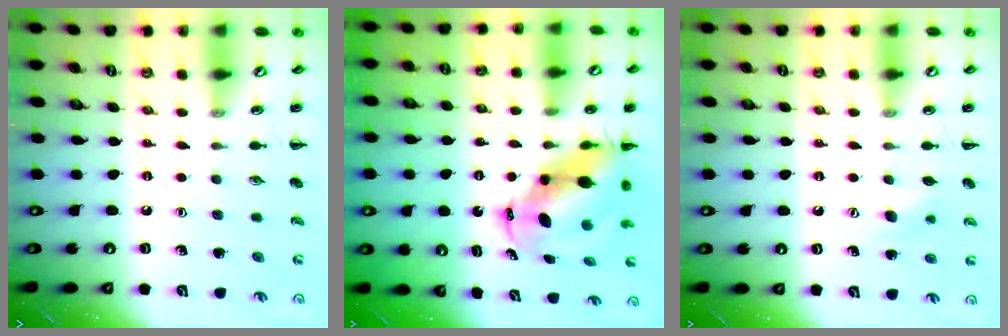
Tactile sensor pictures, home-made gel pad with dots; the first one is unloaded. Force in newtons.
{"total": 8.9, "press": 8.6, "slide": 2.3}
{"total": 5.4, "press": 5.2, "slide": 1.4}